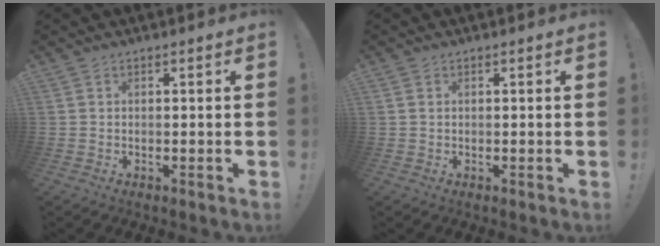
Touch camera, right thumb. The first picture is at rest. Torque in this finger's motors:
{"motor_torque": [0.01, -0.14, -0.26, 0.21, 0.08]}